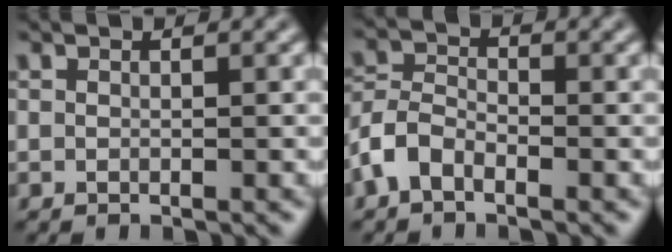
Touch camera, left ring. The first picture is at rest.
{"total": 3.2, "force": [-1.8, 1.8, 1.8], "torque": [-0.038, 0.008, -0.047]}